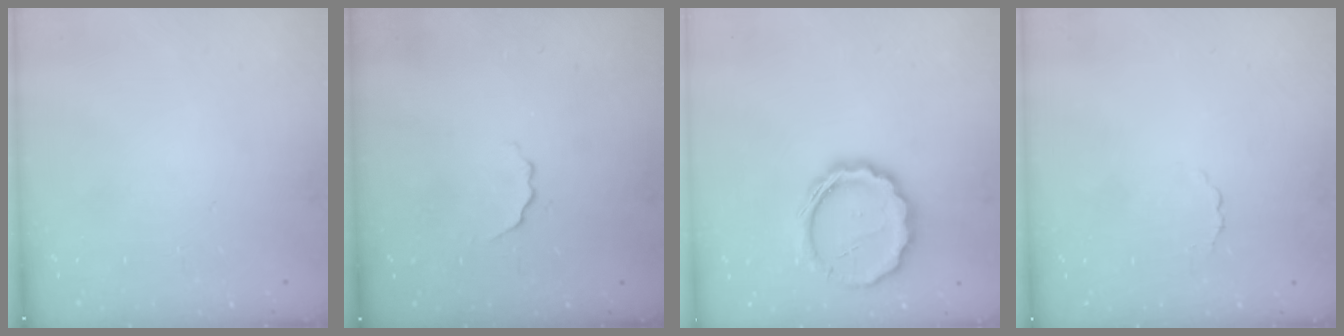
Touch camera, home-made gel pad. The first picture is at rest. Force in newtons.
{"total": 3.0, "press": 2.9, "slide": 0.7}
{"total": 14.1, "press": 13.8, "slide": 3.0}
{"total": 1.7, "press": 1.6, "slide": 0.5}